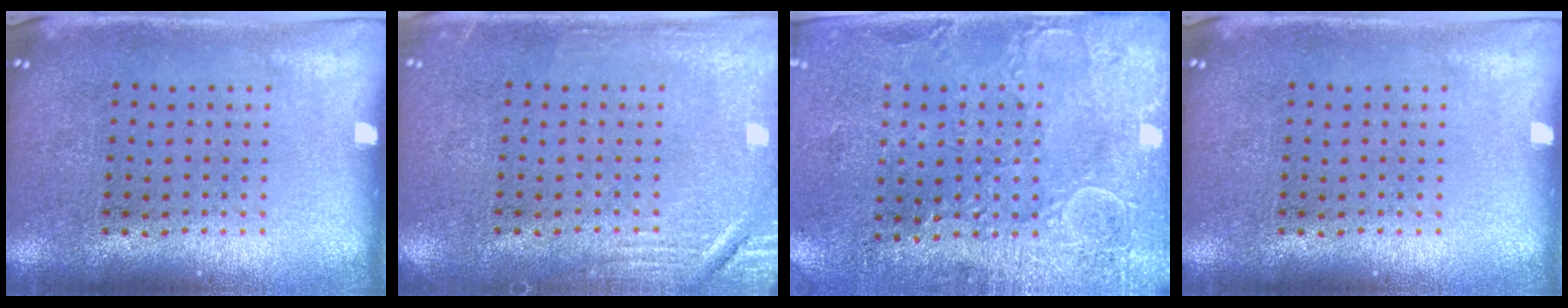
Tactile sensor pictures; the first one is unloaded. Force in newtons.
{"total": 2.5, "press": 2.5, "slide": 0.4}
{"total": 2.9, "press": 2.6, "slide": 1.2}
{"total": 0.0}